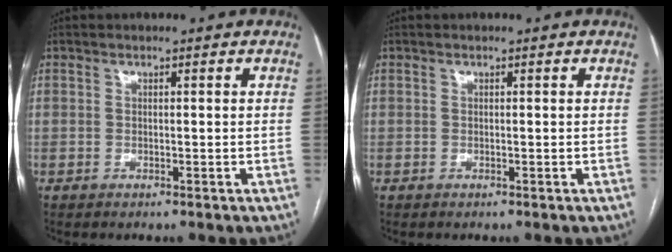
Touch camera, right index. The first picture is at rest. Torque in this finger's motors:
{"motor_torque": [0.00, 0.00, 0.00, 0.00]}